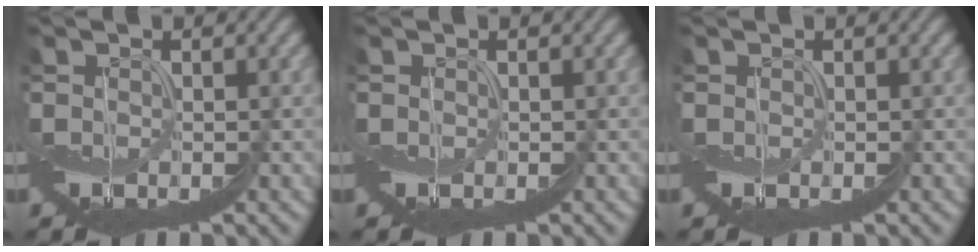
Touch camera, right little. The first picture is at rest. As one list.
[{"total": 0.0}, {"total": 0.0}]